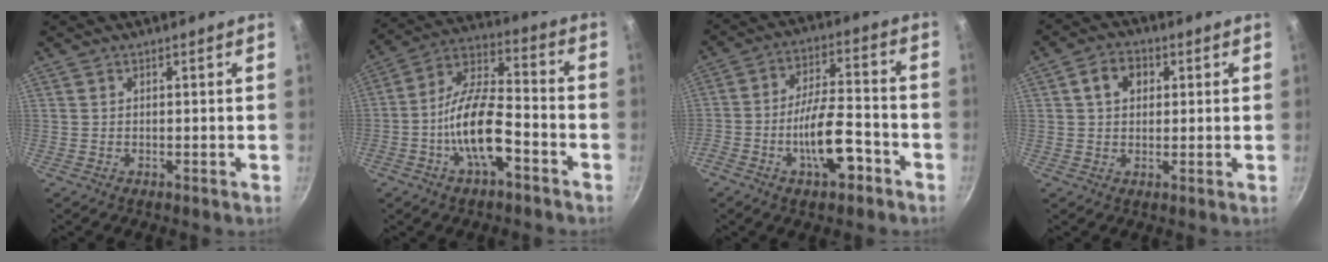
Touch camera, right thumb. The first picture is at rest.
{"total": 14.5, "force": [-5.6, 6.0, 12.0], "torque": [-0.206, 0.046, -0.112]}
{"total": 12.1, "force": [-5.5, 4.8, 9.6], "torque": [-0.148, 0.046, -0.089]}
{"total": 5.7, "force": [1.6, 4.3, 3.4], "torque": [-0.036, 0.006, 0.020]}